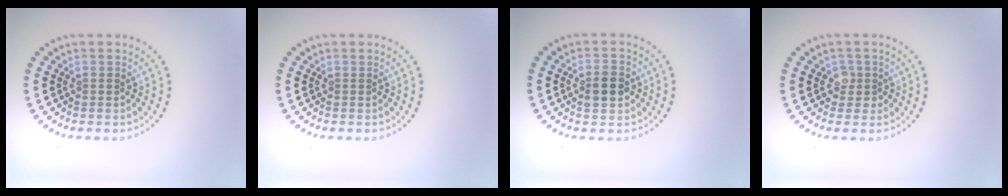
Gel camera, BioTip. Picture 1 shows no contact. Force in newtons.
{"total": 0.0}
{"total": 2.9, "press": 2.9, "slide": 0.1}
{"total": 1.6, "press": 1.3, "slide": 0.9}